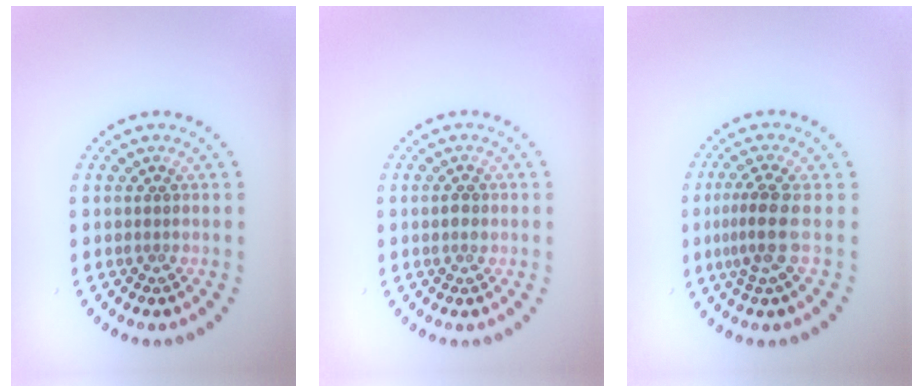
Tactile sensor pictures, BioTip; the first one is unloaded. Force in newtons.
{"total": 1.0, "press": 1.0, "slide": 0.3}
{"total": 2.9, "press": 2.1, "slide": 2.0}